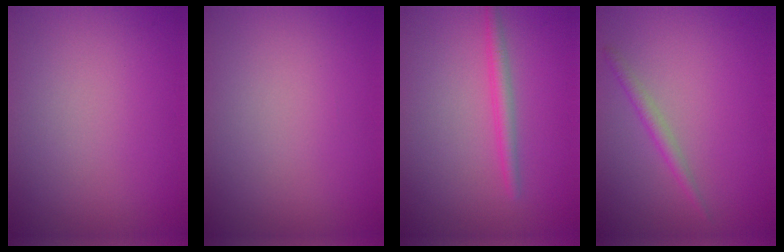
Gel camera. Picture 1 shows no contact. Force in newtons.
{"total": 0.0}
{"total": 1.8, "press": 1.8, "slide": 0.2}
{"total": 1.5, "press": 1.5, "slide": 0.0}